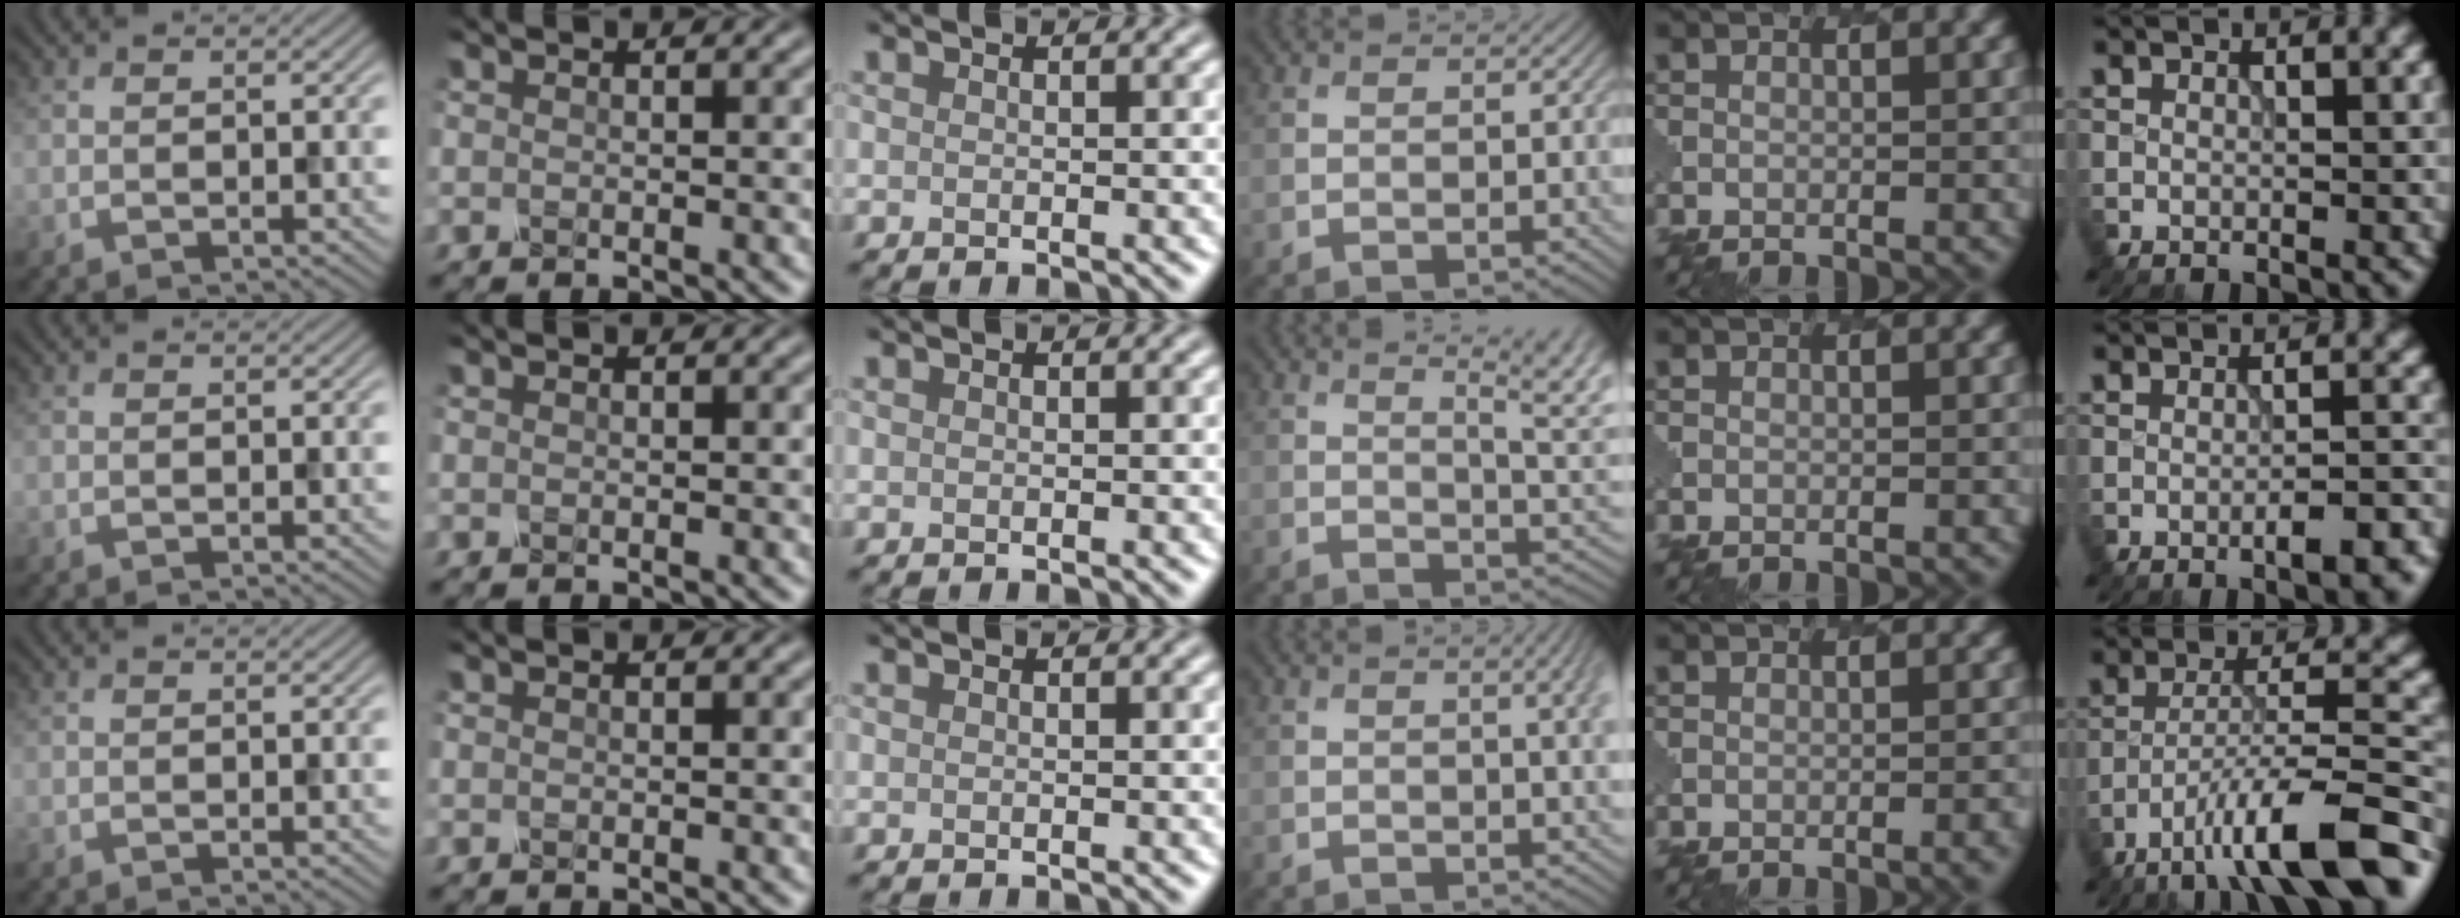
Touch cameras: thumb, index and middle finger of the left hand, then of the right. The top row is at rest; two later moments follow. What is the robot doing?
{"motion": "pour", "object": "mug"}